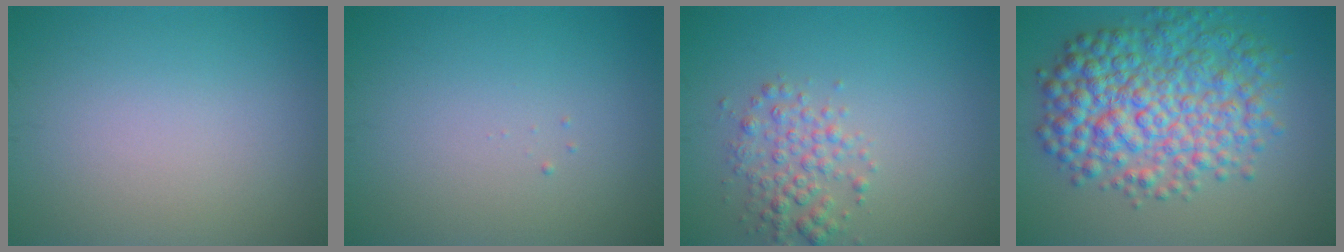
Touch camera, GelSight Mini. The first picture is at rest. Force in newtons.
{"total": 0.0}
{"total": 2.7, "press": 2.7, "slide": 0.0}
{"total": 8.7, "press": 8.7, "slide": 0.1}